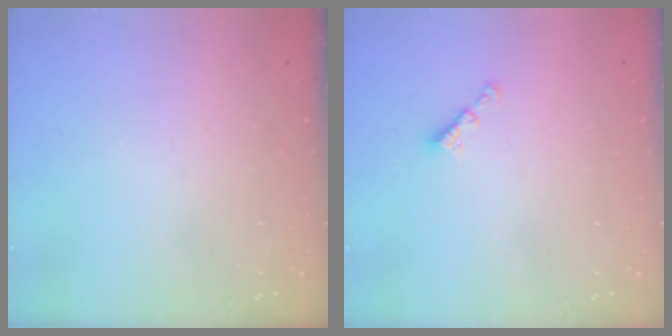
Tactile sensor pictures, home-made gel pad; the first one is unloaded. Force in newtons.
{"total": 2.3, "press": 2.3, "slide": 0.4}